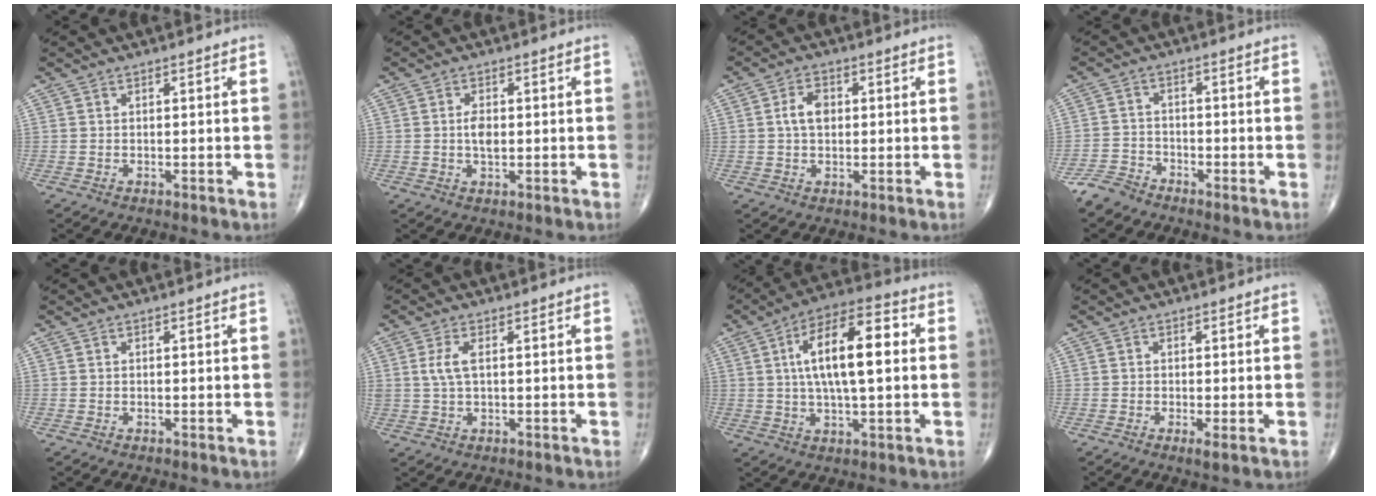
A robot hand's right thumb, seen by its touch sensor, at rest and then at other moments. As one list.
[{"total": 3.1, "force": [0.1, 1.6, 2.6], "torque": [-0.047, -0.002, 0.001]}, {"total": 4.6, "force": [0.6, 3.0, 3.5], "torque": [-0.063, 0.007, 0.008]}, {"total": 3.8, "force": [-3.4, 1.6, 0.4], "torque": [-0.007, 0.006, -0.074]}, {"total": 0.0}, {"total": 3.6, "force": [0.8, 1.5, 3.2], "torque": [-0.078, 0.004, 0.019]}, {"total": 15.6, "force": [2.2, 5.8, 14.3], "torque": [-0.235, 0.023, 0.031]}, {"total": 1.6, "force": [-0.4, 0.2, 1.5], "torque": [-0.033, -0.008, -0.011]}]